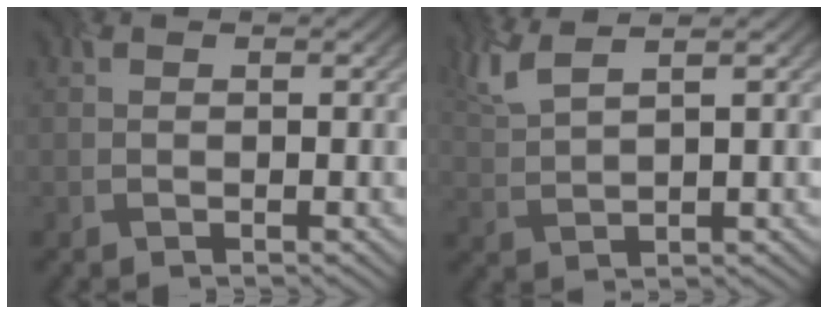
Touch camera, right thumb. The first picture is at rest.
{"total": 4.5, "force": [3.1, 0.7, 3.2], "torque": [-0.080, 0.011, 0.072]}